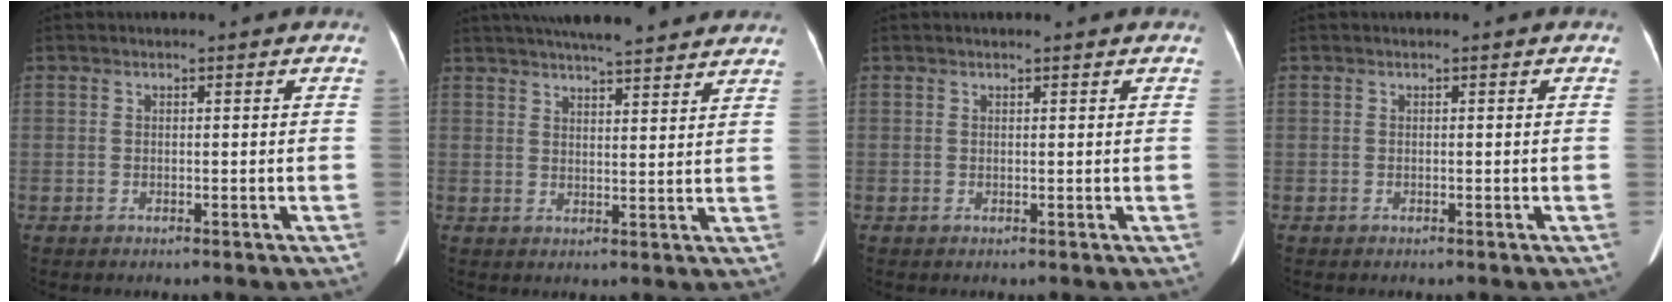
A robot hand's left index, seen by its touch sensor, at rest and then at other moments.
{"total": 16.9, "force": [14.7, 2.4, 8.0], "torque": [-0.122, 0.040, 0.196]}
{"total": 0.9, "force": [0.8, 0.1, 0.5], "torque": [-0.007, 0.011, 0.011]}
{"total": 0.0}